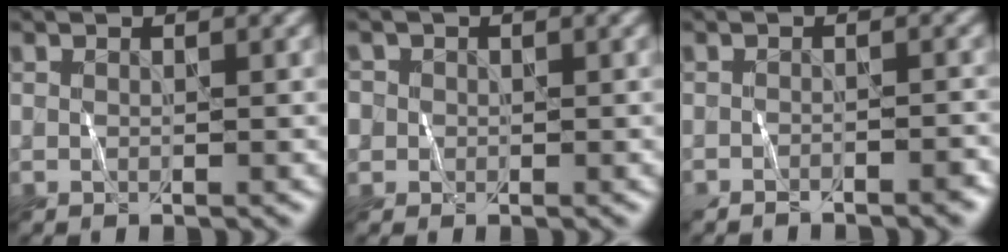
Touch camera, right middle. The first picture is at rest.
{"total": 2.0, "force": [-0.1, 1.9, 0.0], "torque": [0.010, 0.009, -0.007]}
{"total": 1.6, "force": [-1.5, 0.1, 0.5], "torque": [0.004, 0.001, -0.029]}